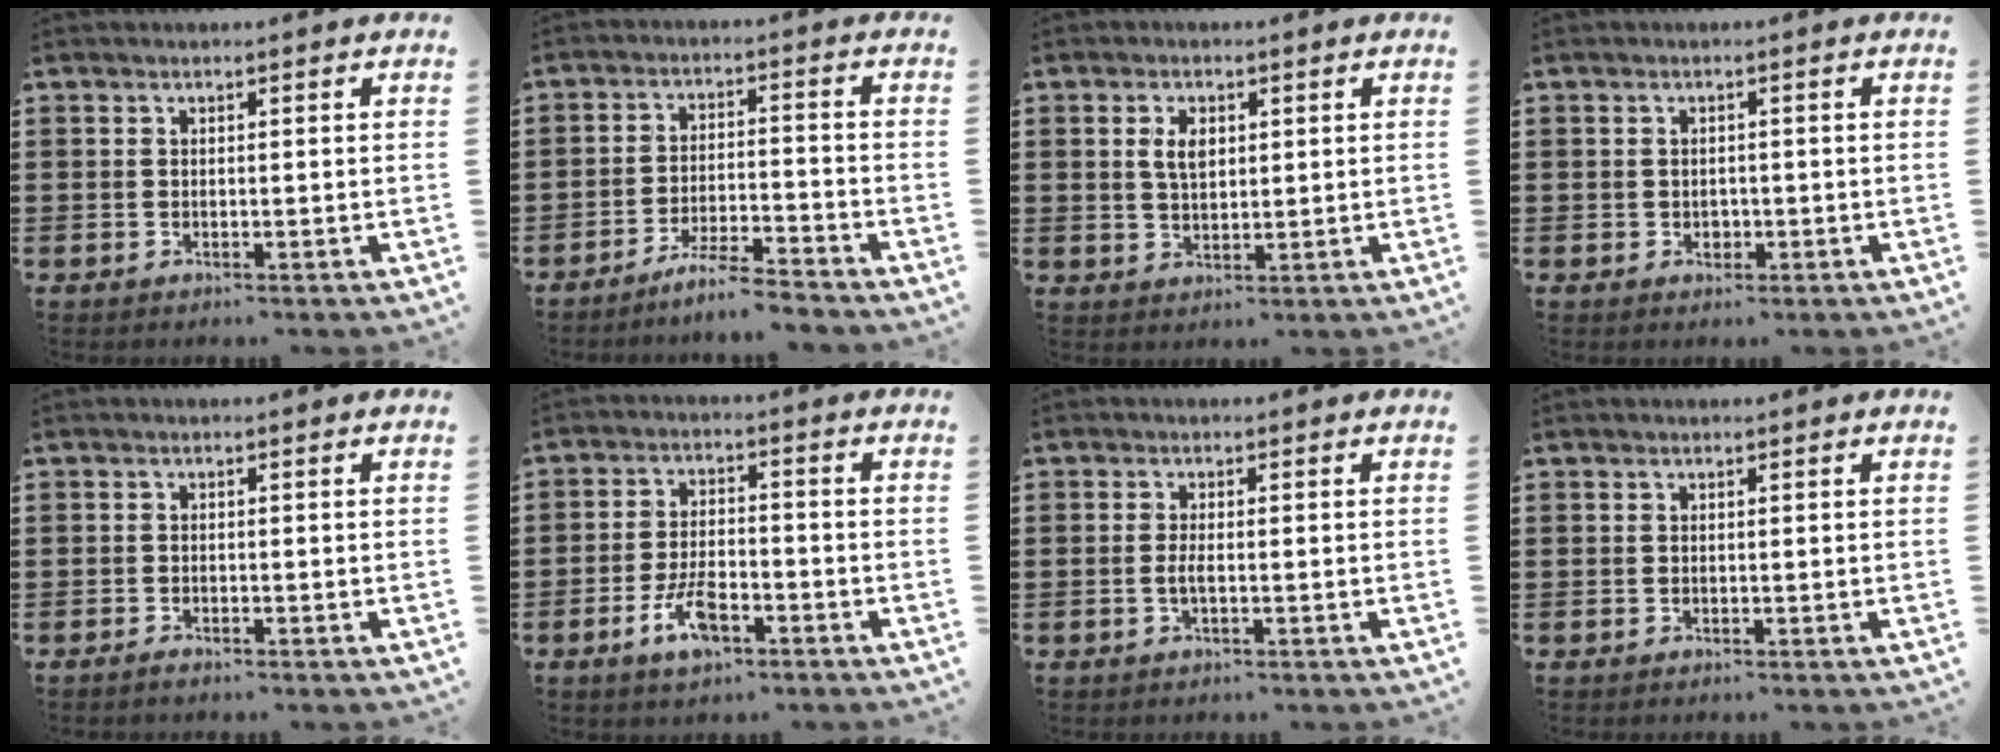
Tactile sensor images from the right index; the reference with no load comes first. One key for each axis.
{"total": 5.3, "fx": -5.0, "fy": -0.1, "fz": 1.9, "tx": -0.046, "ty": -0.007, "tz": -0.100}
{"total": 3.6, "fx": 1.0, "fy": 2.0, "fz": 2.8, "tx": -0.053, "ty": 0.007, "tz": 0.014}
{"total": 1.2, "fx": -0.2, "fy": 1.0, "fz": 0.6, "tx": -0.013, "ty": 0.004, "tz": -0.005}
{"total": 0.7, "fx": -0.7, "fy": 0.1, "fz": 0.2, "tx": -0.005, "ty": -0.003, "tz": -0.013}
{"total": 6.5, "fx": -3.2, "fy": 2.8, "fz": 4.9, "tx": -0.112, "ty": 0.000, "tz": -0.064}
{"total": 1.9, "fx": -0.4, "fy": 0.3, "fz": 1.8, "tx": -0.041, "ty": -0.003, "tz": -0.011}
{"total": 0.0}